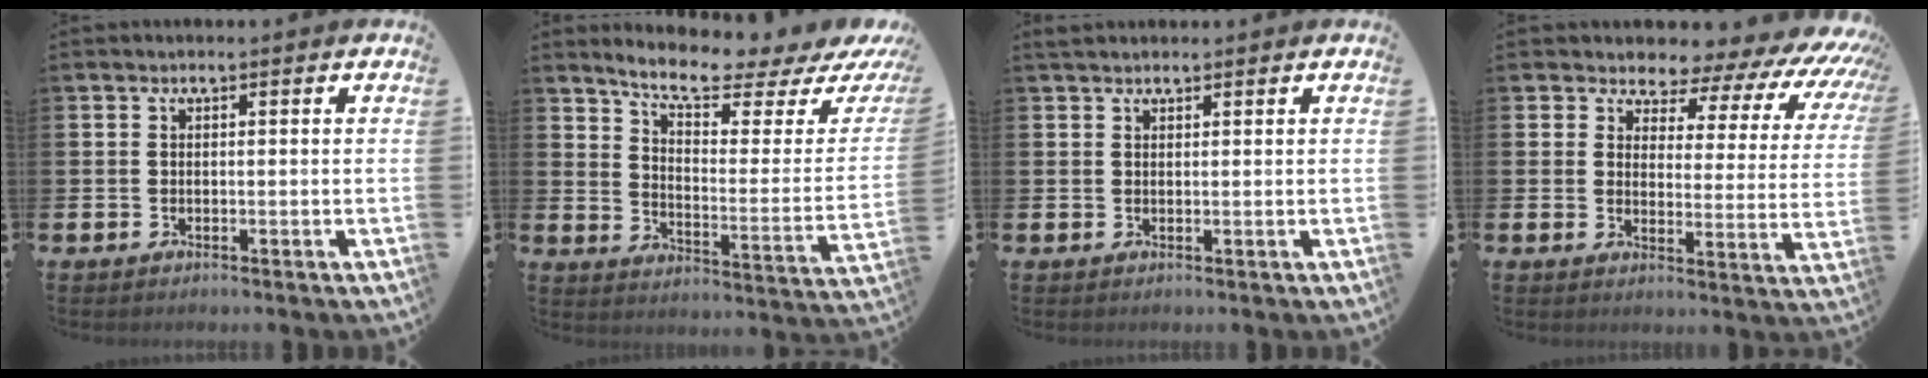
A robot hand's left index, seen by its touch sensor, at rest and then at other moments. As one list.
[{"total": 8.1, "force": [7.4, 0.9, 3.2], "torque": [-0.079, -0.062, 0.120]}, {"total": 1.4, "force": [1.3, 0.5, 0.2], "torque": [0.009, -0.001, 0.022]}, {"total": 4.4, "force": [3.6, 2.3, 1.1], "torque": [-0.013, -0.051, 0.045]}]